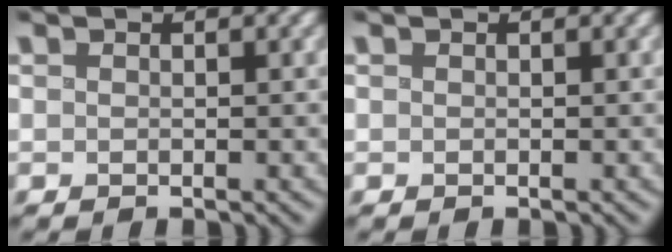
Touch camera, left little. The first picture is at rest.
{"total": 0.0}